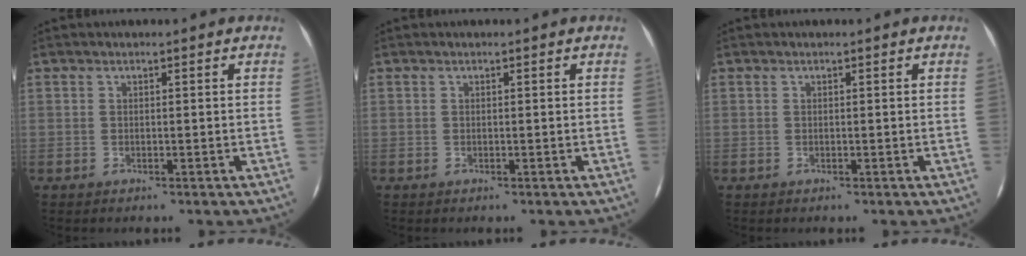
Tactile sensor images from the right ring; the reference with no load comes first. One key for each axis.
{"total": 0.0}
{"total": 0.0}